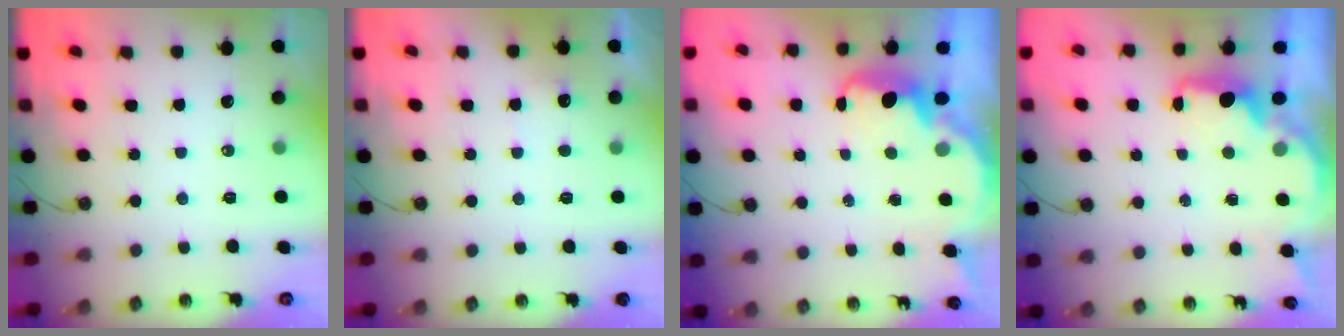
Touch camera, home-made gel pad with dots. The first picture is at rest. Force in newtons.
{"total": 4.4, "press": 4.3, "slide": 0.9}
{"total": 2.7, "press": 2.7, "slide": 0.4}
{"total": 1.9, "press": 1.9, "slide": 0.5}